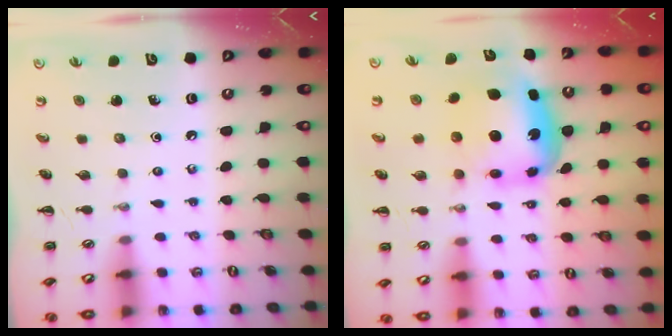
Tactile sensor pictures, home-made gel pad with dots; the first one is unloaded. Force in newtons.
{"total": 7.0, "press": 6.7, "slide": 2.2}